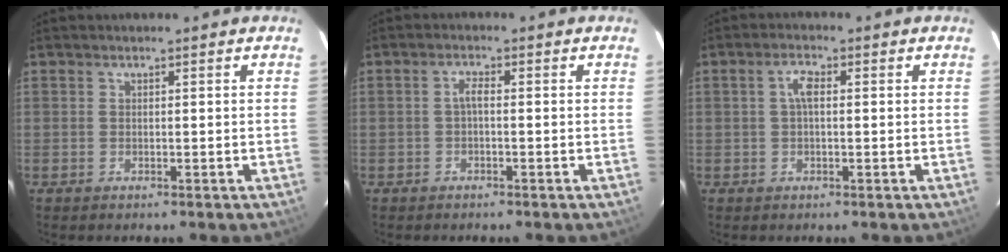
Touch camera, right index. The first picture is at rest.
{"total": 1.6, "force": [-0.3, 0.4, 1.6], "torque": [-0.032, 0.008, -0.008]}
{"total": 2.7, "force": [0.3, 1.1, 2.4], "torque": [-0.050, 0.009, 0.006]}